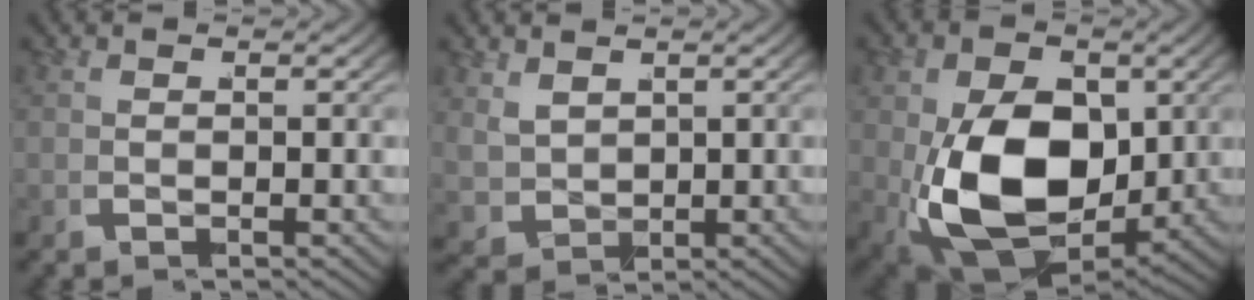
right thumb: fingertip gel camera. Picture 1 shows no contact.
{"total": 2.5, "force": [1.5, 1.7, 1.2], "torque": [-0.029, -0.011, 0.038]}
{"total": 12.9, "force": [-1.5, 8.2, 9.8], "torque": [-0.213, -0.060, 0.000]}